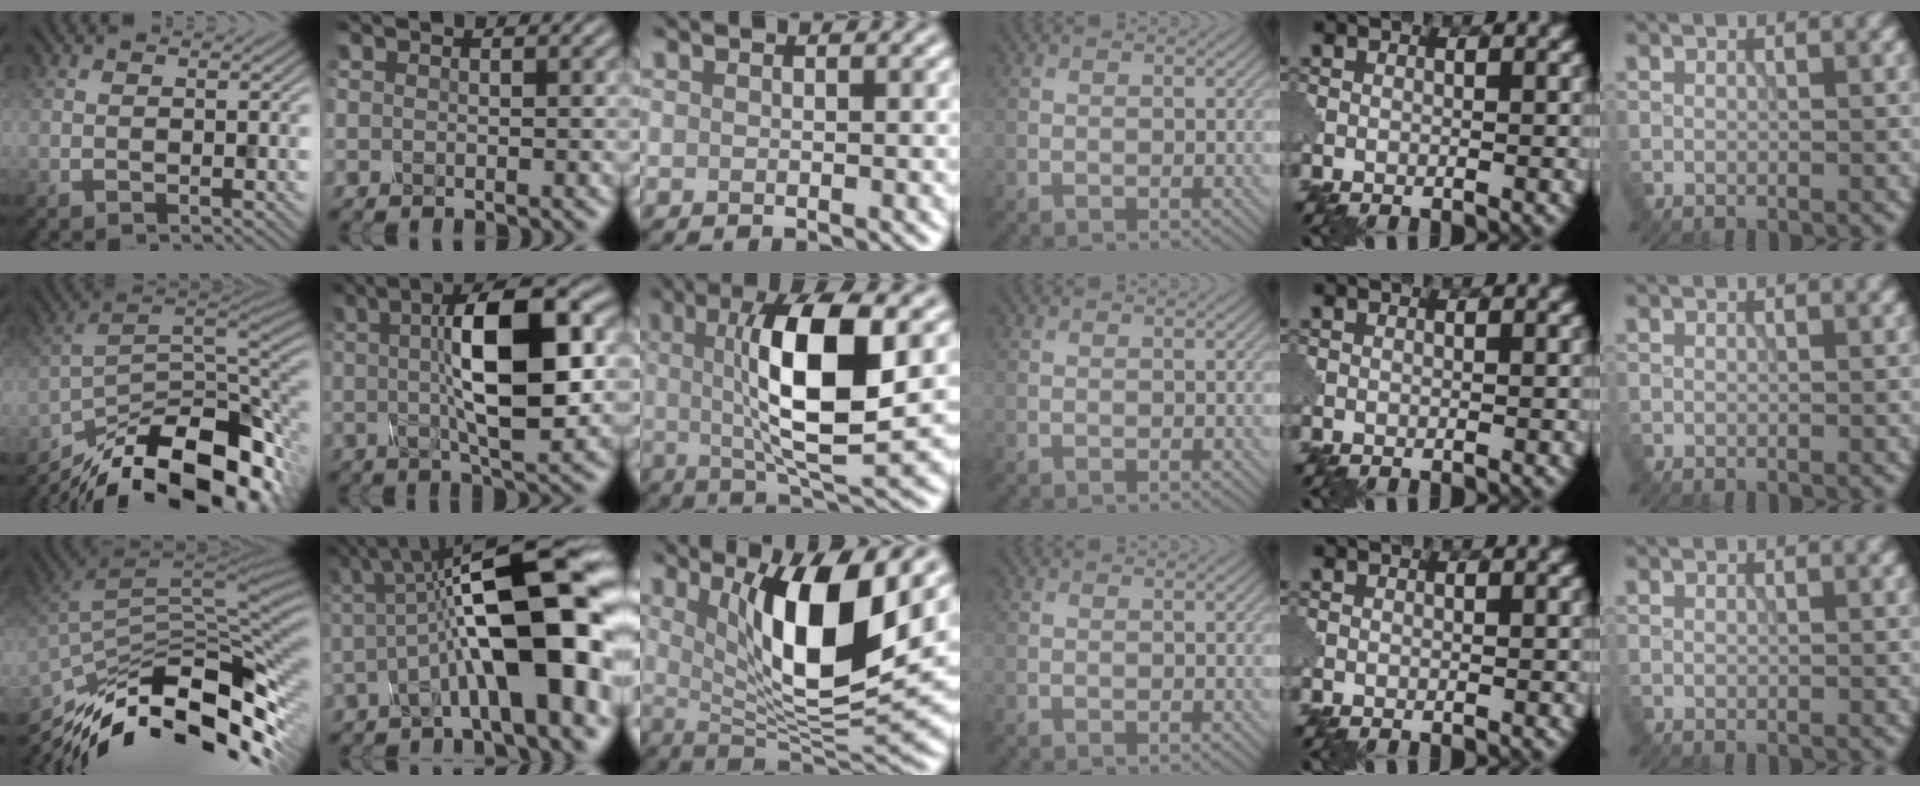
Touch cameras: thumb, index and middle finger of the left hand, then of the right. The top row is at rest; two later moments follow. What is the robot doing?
{"motion": "assemble", "object": "glue stick"}